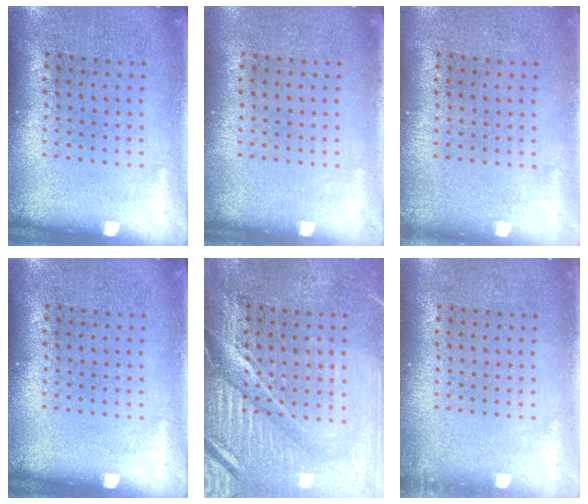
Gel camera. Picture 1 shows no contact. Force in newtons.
{"total": 0.0}
{"total": 0.0}
{"total": 0.0}
{"total": 4.0, "press": 3.7, "slide": 1.5}
{"total": 0.7, "press": 0.7, "slide": 0.1}